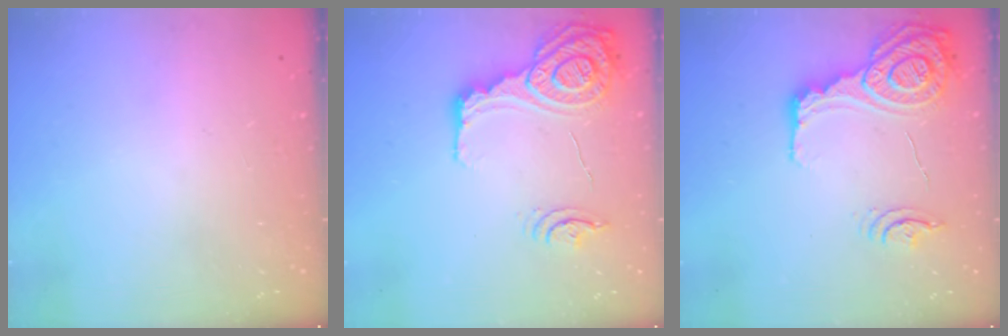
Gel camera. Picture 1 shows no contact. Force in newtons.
{"total": 16.0, "press": 15.9, "slide": 1.2}
{"total": 16.0, "press": 15.9, "slide": 1.2}